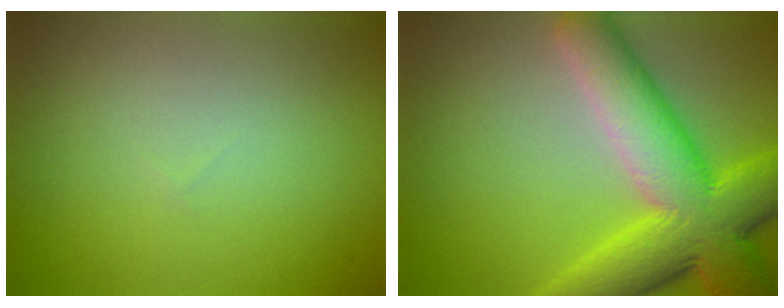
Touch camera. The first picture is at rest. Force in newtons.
{"total": 11.0, "press": 11.0, "slide": 0.7}